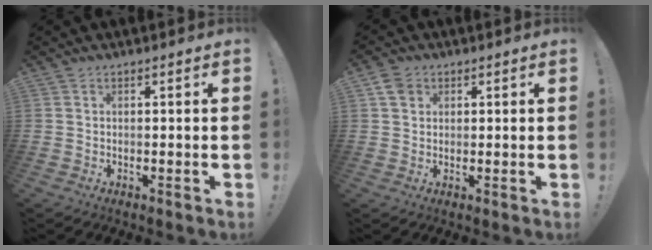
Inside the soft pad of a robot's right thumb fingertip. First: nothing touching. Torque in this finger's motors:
{"motor_torque": [-0.11, 0.08, 0.09, 0.32, -0.03]}